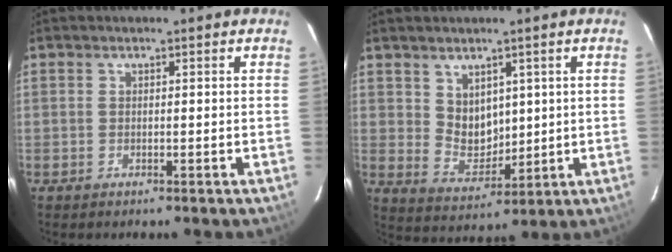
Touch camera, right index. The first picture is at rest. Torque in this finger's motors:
{"motor_torque": [0.13, 0.07, 0.17, 0.02]}